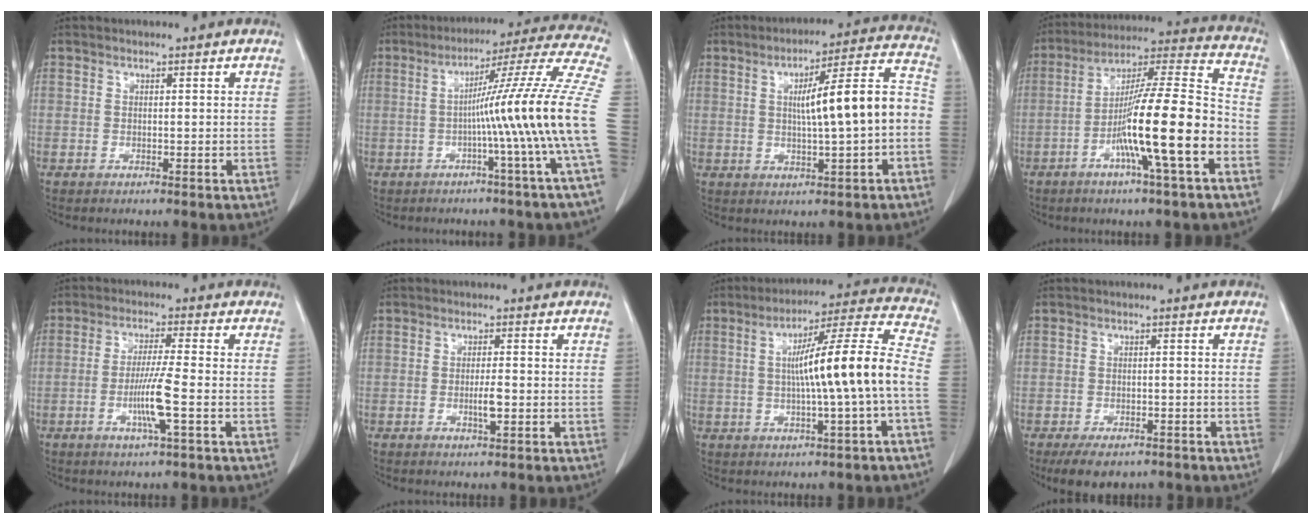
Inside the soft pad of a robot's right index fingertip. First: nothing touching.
{"total": 17.8, "force": [-3.0, -3.6, 17.2], "torque": [-0.227, 0.005, -0.057]}
{"total": 12.5, "force": [-0.6, 1.1, 12.4], "torque": [-0.176, 0.031, -0.007]}
{"total": 17.1, "force": [-5.9, 0.0, 16.0], "torque": [-0.272, 0.002, -0.105]}
{"total": 6.6, "force": [-2.0, -0.6, 6.2], "torque": [-0.119, -0.009, -0.039]}
{"total": 2.6, "force": [-0.7, 0.3, 2.5], "torque": [-0.048, -0.002, -0.010]}
{"total": 14.3, "force": [-1.1, -0.9, 14.3], "torque": [-0.222, 0.018, -0.022]}
{"total": 6.3, "force": [-4.6, 3.1, 2.9], "torque": [-0.040, -0.003, -0.065]}